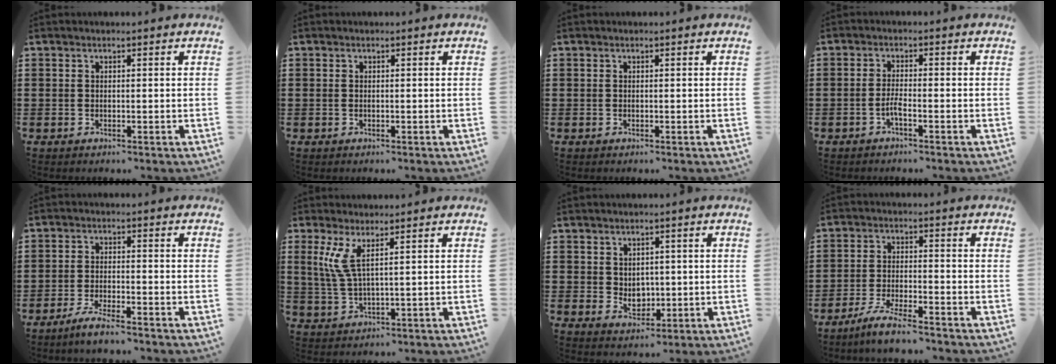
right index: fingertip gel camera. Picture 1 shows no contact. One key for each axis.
{"total": 0.0}
{"total": 0.0}
{"total": 2.3, "fx": -1.3, "fy": 0.1, "fz": 1.9, "tx": -0.043, "ty": -0.006, "tz": -0.024}
{"total": 3.3, "fx": -3.0, "fy": -0.2, "fz": 1.3, "tx": -0.029, "ty": -0.001, "tz": -0.060}
{"total": 4.9, "fx": 2.3, "fy": 0.7, "fz": 4.3, "tx": -0.116, "ty": -0.012, "tz": 0.034}
{"total": 3.0, "fx": 1.2, "fy": 2.4, "fz": 1.3, "tx": -0.017, "ty": -0.002, "tz": 0.020}
{"total": 4.9, "fx": -4.5, "fy": -0.1, "fz": 2.0, "tx": -0.047, "ty": -0.009, "tz": -0.088}